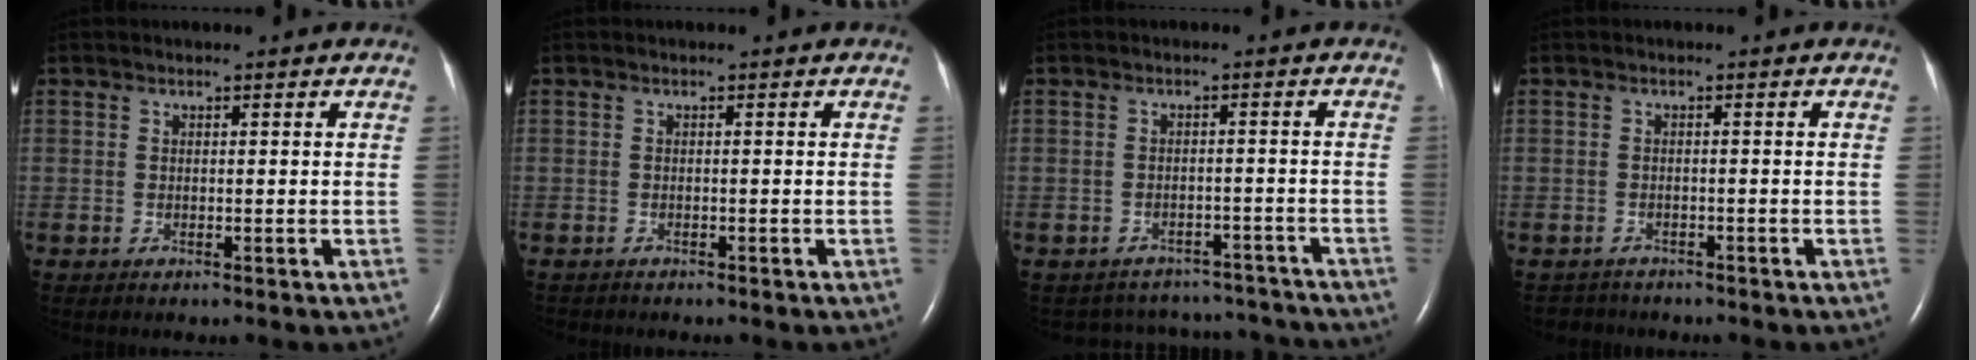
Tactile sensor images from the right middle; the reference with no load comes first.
{"total": 1.2, "force": [-1.1, 0.4, 0.2], "torque": [-0.007, -0.001, -0.015]}
{"total": 10.8, "force": [-10.0, 3.9, 0.2], "torque": [-0.003, 0.029, -0.110]}
{"total": 2.5, "force": [-2.2, 1.0, -0.5], "torque": [0.003, -0.003, -0.035]}